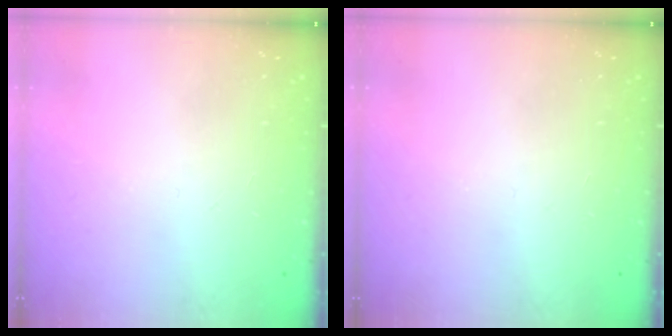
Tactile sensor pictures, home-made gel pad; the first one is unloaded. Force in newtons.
{"total": 0.0}